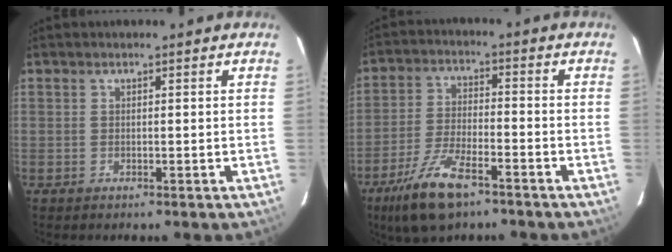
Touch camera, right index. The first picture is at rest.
{"total": 11.0, "force": [-7.2, 3.3, 7.7], "torque": [-0.163, -0.015, -0.131]}